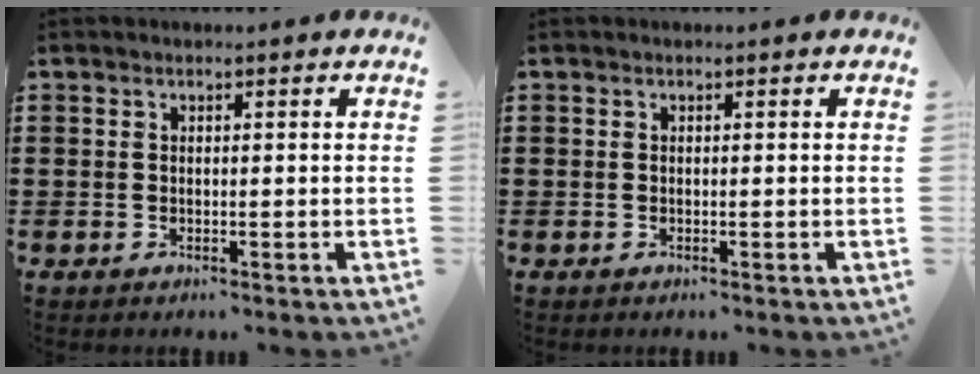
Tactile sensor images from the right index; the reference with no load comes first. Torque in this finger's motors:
{"motor_torque": [2.14, 0.00, -0.02, 0.00]}